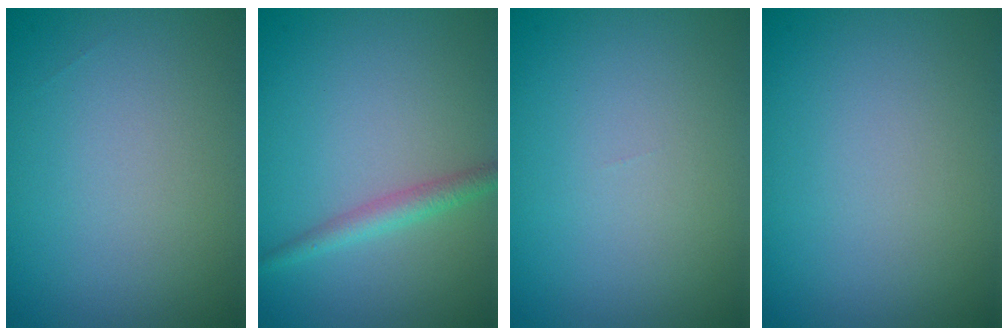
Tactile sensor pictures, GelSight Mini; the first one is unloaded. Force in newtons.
{"total": 2.0, "press": 2.0, "slide": 0.1}
{"total": 0.0}
{"total": 0.0}